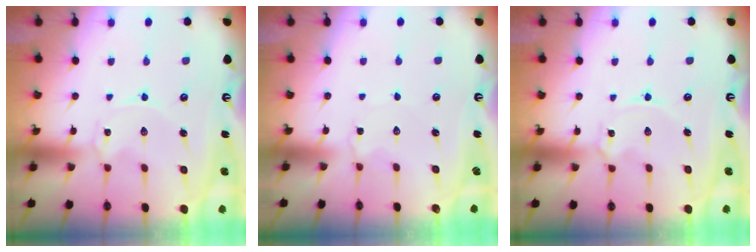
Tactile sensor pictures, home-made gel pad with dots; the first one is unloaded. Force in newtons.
{"total": 2.2, "press": 2.2, "slide": 0.3}
{"total": 2.4, "press": 2.4, "slide": 0.4}